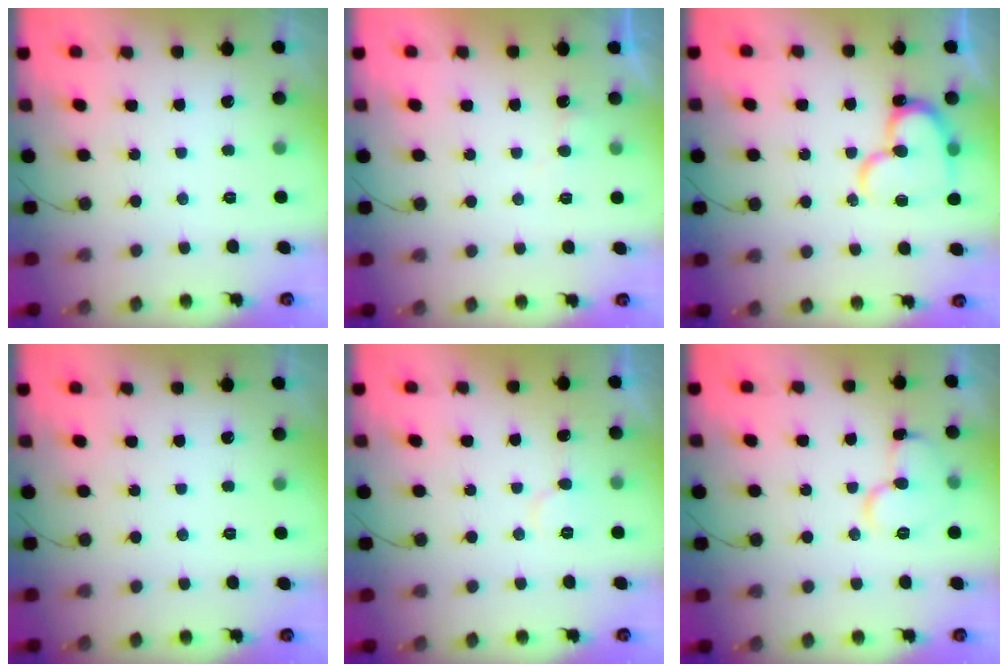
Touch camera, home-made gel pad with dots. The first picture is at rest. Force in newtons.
{"total": 4.2, "press": 4.2, "slide": 0.3}
{"total": 15.6, "press": 15.5, "slide": 1.4}
{"total": 0.0}
{"total": 6.6, "press": 6.6, "slide": 0.4}
{"total": 10.1, "press": 10.1, "slide": 1.1}